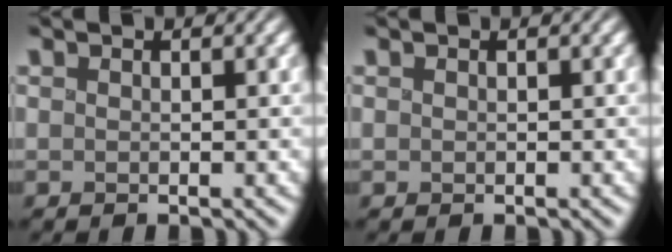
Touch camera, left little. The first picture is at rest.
{"total": 0.0}